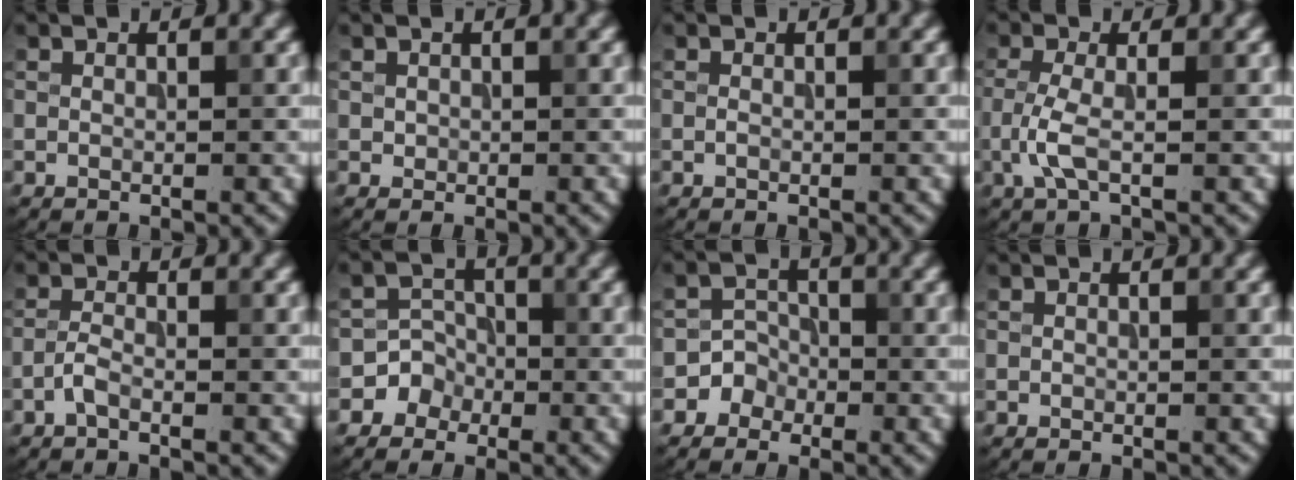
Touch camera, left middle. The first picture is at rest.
{"total": 0.5, "force": [0.1, 0.5, 0.1], "torque": [0.002, -0.003, 0.003]}
{"total": 0.0}
{"total": 2.5, "force": [-0.8, 0.7, 2.3], "torque": [-0.057, 0.003, -0.024]}
{"total": 1.3, "force": [-0.9, 0.3, 0.9], "torque": [-0.022, 0.003, -0.022]}
{"total": 3.3, "force": [-1.6, 2.9, 0.1], "torque": [0.039, 0.011, -0.038]}
{"total": 2.6, "force": [-1.4, 2.2, 0.0], "torque": [0.034, 0.013, -0.034]}
{"total": 0.0}